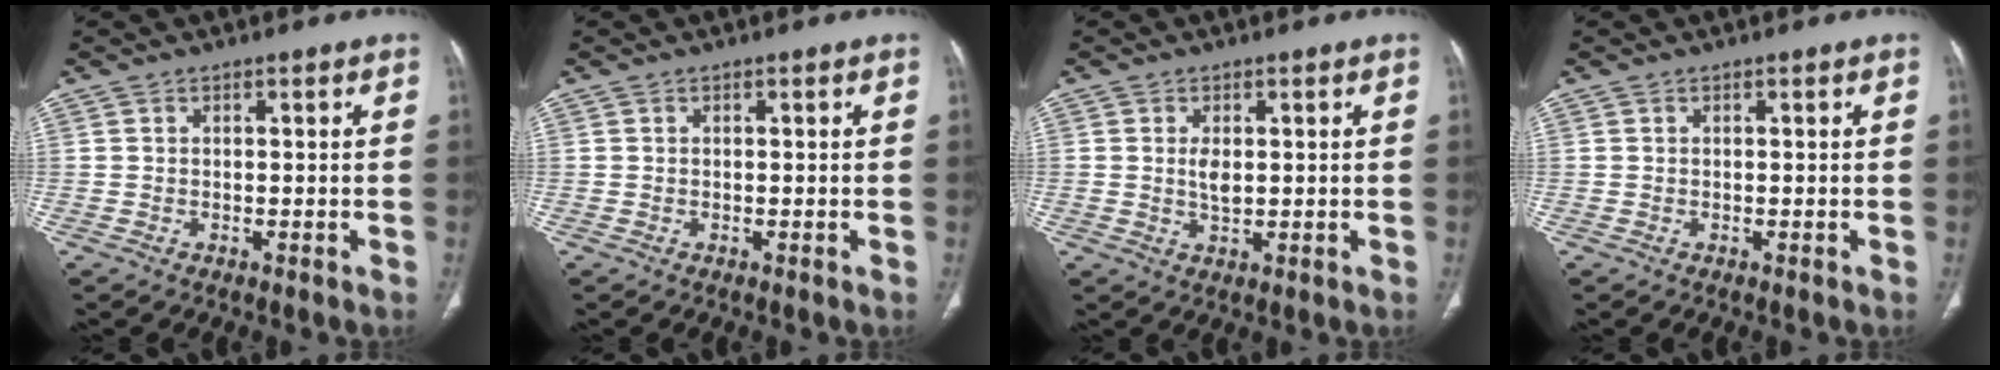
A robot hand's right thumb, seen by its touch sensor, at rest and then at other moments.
{"total": 0.0}
{"total": 2.6, "force": [0.3, 1.4, 2.1], "torque": [-0.039, -0.003, 0.007]}
{"total": 0.0}